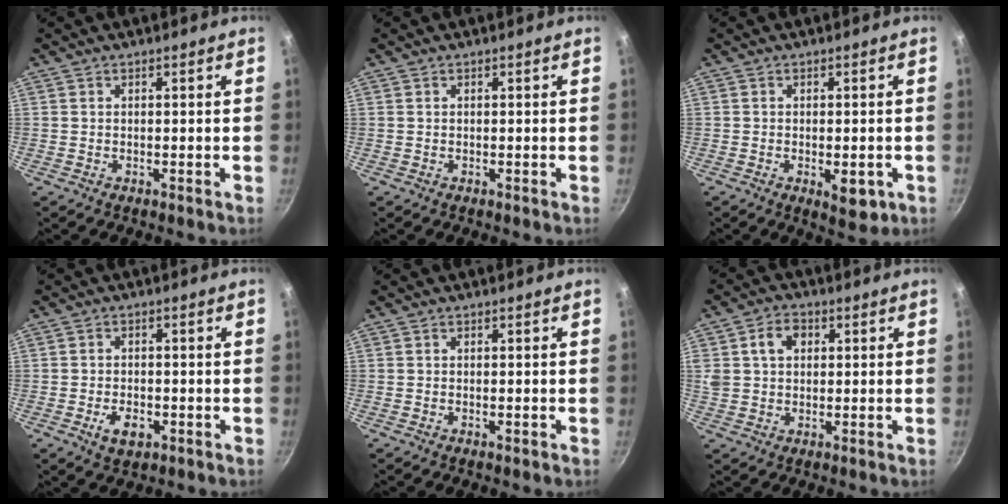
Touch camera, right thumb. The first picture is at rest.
{"total": 0.0}
{"total": 5.4, "force": [-1.7, 2.5, 4.6], "torque": [-0.050, 0.000, -0.015]}
{"total": 4.7, "force": [-1.8, 2.9, 3.2], "torque": [-0.048, 0.006, -0.028]}
{"total": 0.8, "force": [-0.3, 0.3, 0.7], "torque": [-0.011, 0.002, -0.005]}
{"total": 6.8, "force": [1.9, 5.2, 4.0], "torque": [-0.052, 0.006, 0.029]}